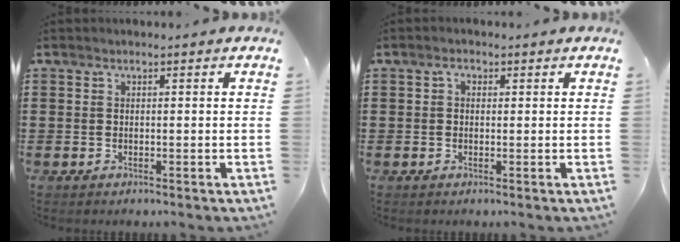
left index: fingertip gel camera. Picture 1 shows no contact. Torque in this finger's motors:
{"motor_torque": [0.59, 0.76, 0.02, 0.01]}